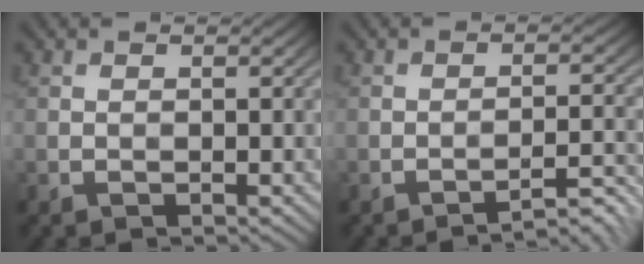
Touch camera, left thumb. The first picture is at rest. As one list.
[{"total": 4.4, "force": [-3.5, 0.4, 2.5], "torque": [-0.042, 0.018, -0.054]}]